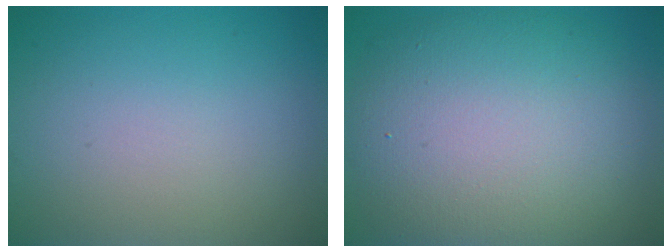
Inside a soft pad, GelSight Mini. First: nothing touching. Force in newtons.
{"total": 11.6, "press": 11.6, "slide": 0.9}